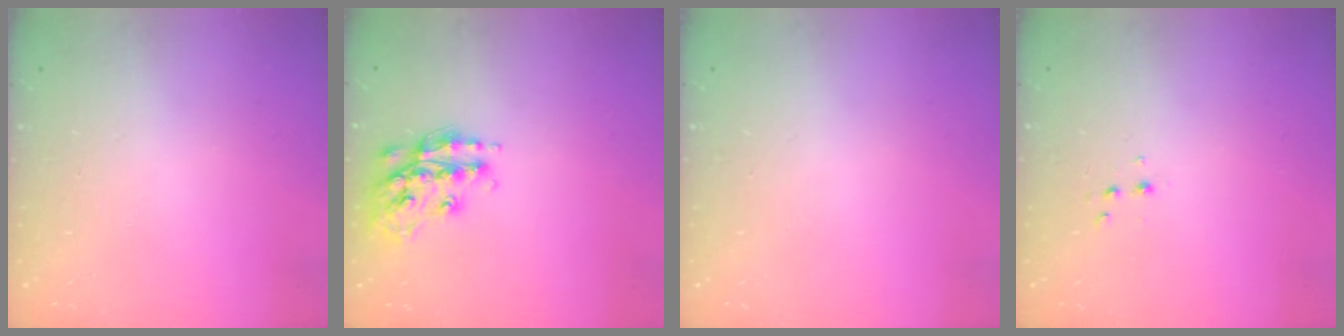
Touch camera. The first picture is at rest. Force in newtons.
{"total": 15.9, "press": 15.9, "slide": 0.9}
{"total": 0.0}
{"total": 3.1, "press": 3.0, "slide": 0.9}